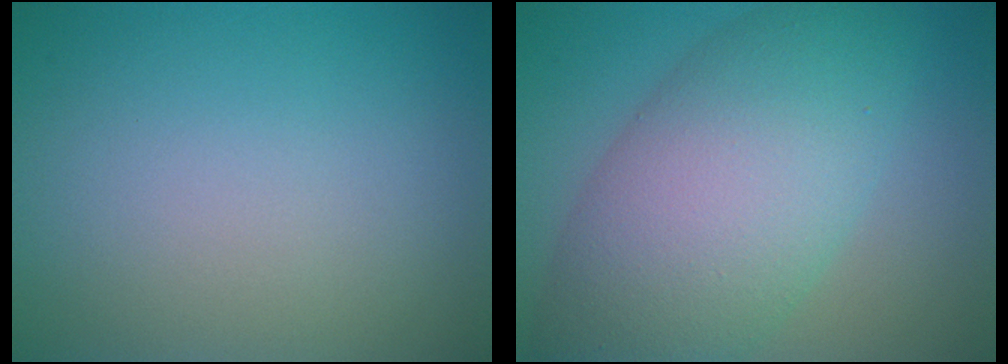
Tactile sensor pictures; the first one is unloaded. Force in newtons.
{"total": 9.9, "press": 9.9, "slide": 0.4}